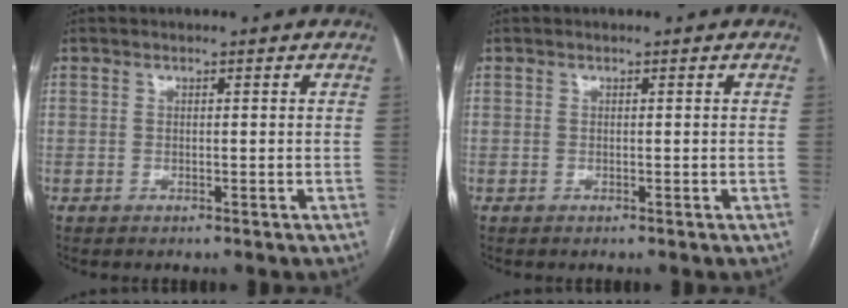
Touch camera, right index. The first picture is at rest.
{"total": 0.0}